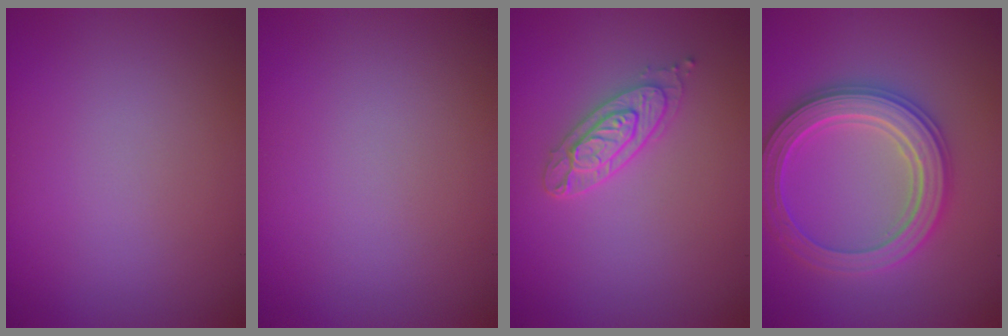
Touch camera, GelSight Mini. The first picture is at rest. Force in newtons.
{"total": 0.0}
{"total": 2.9, "press": 2.5, "slide": 1.5}
{"total": 5.5, "press": 5.4, "slide": 1.0}